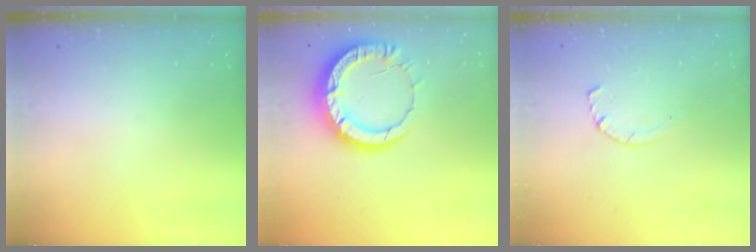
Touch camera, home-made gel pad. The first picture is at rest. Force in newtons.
{"total": 13.5, "press": 13.4, "slide": 1.5}
{"total": 2.9, "press": 2.9, "slide": 0.4}